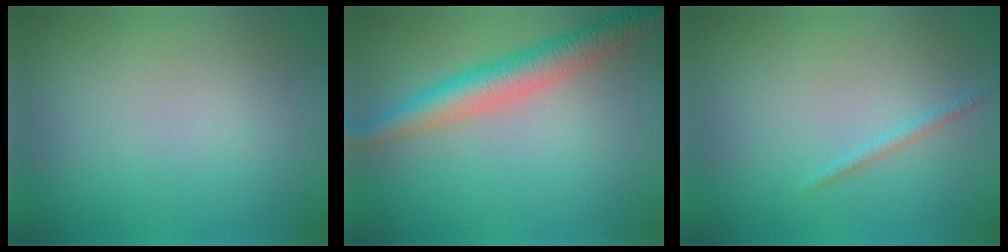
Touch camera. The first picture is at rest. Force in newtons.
{"total": 4.8, "press": 4.8, "slide": 0.2}
{"total": 0.8, "press": 0.8, "slide": 0.0}